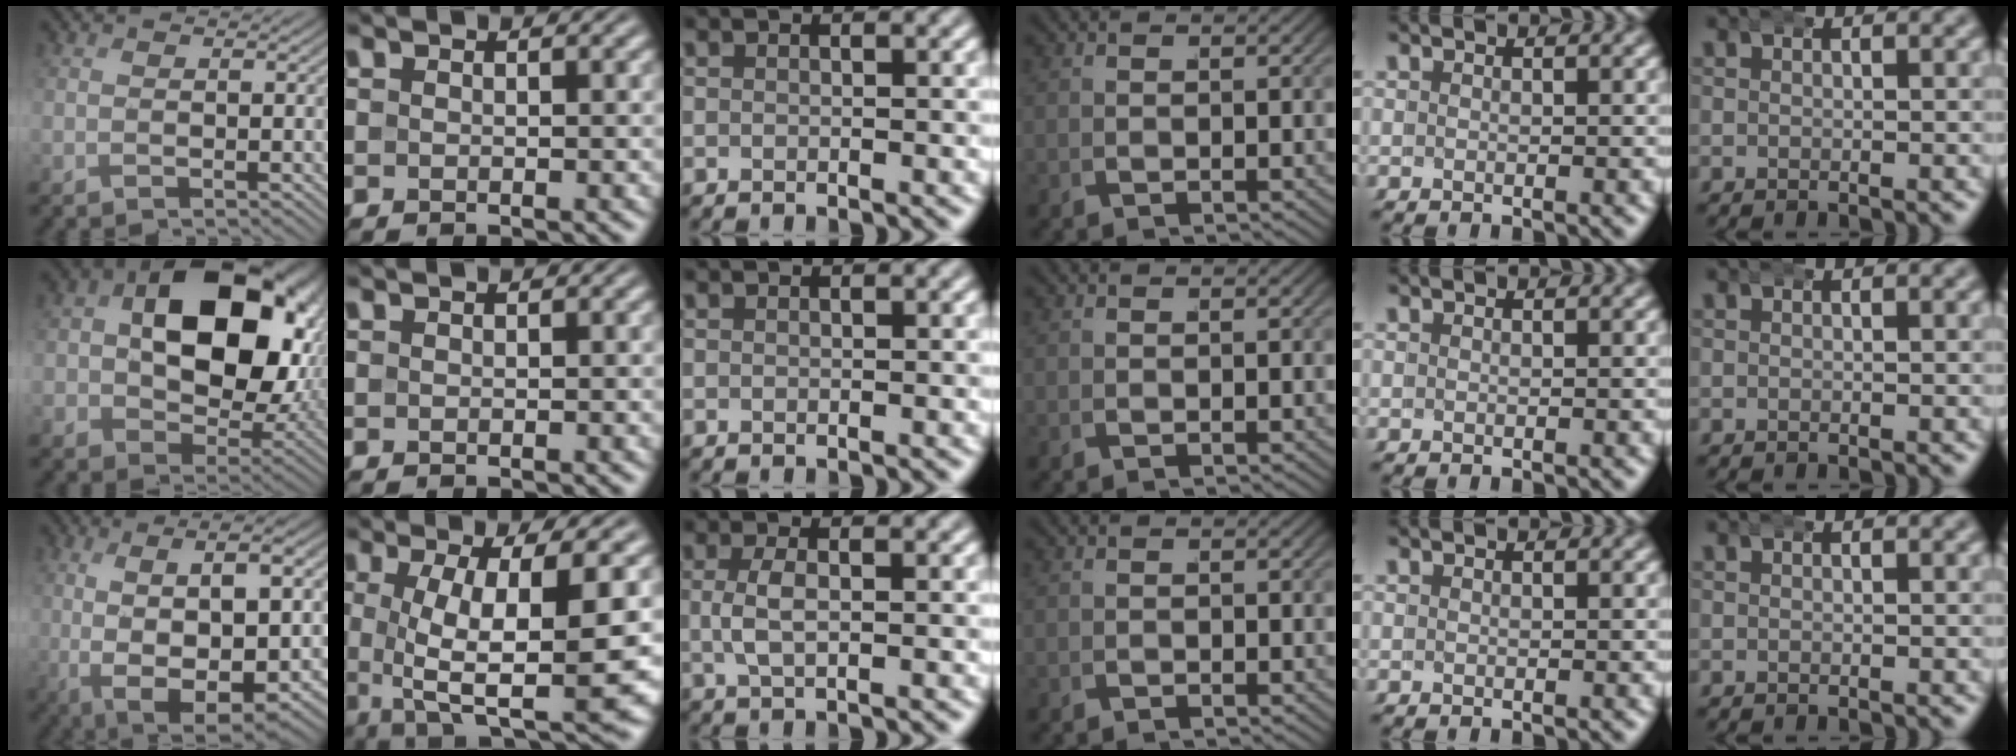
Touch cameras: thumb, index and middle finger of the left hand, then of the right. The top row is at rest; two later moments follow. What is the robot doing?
{"motion": "wrap", "object": "bandana"}